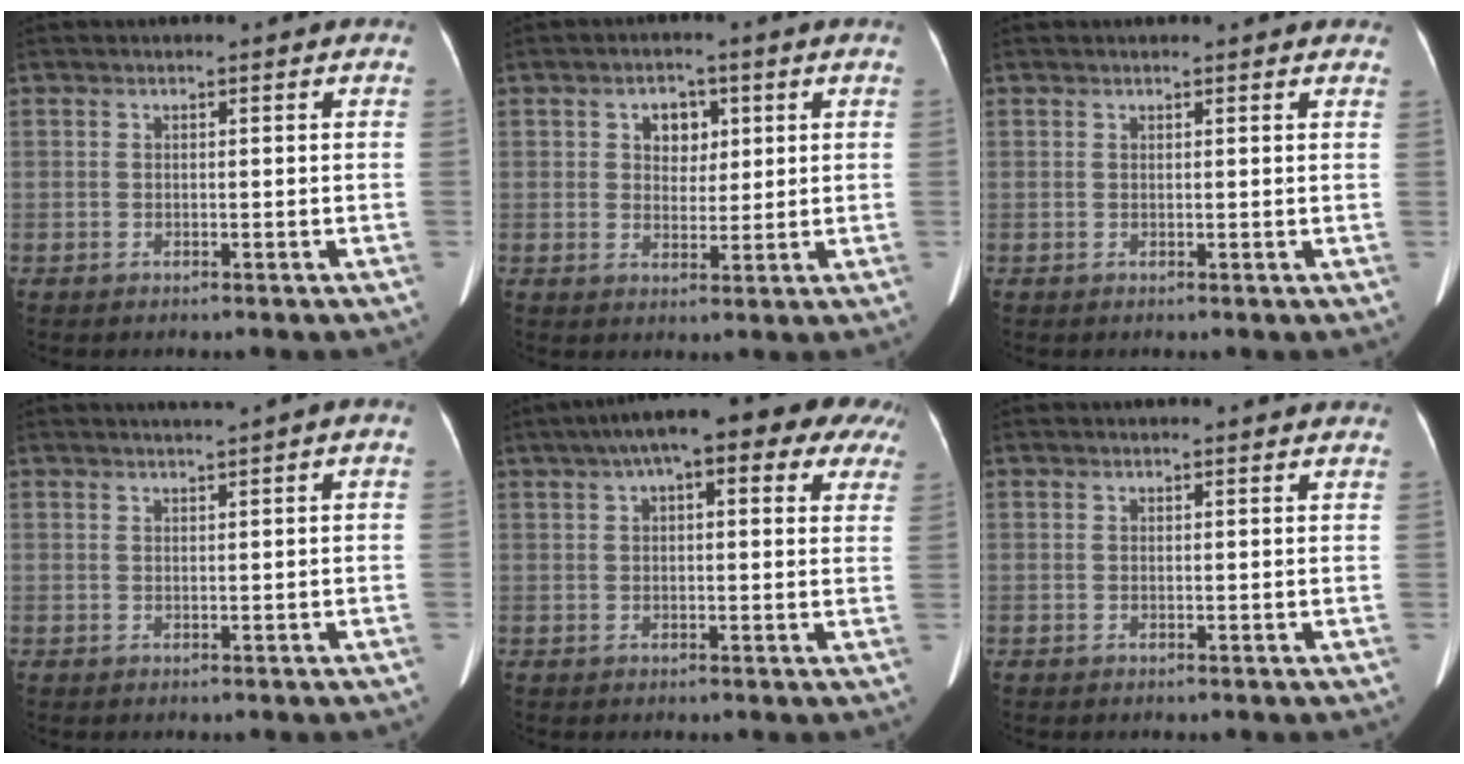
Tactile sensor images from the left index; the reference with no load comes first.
{"total": 4.1, "force": [1.5, 3.0, 2.4], "torque": [-0.036, 0.010, 0.026]}
{"total": 5.9, "force": [5.4, 1.3, 2.1], "torque": [-0.026, 0.020, 0.052]}
{"total": 2.0, "force": [1.2, 0.0, 1.6], "torque": [-0.030, 0.012, 0.022]}
{"total": 16.6, "force": [9.8, 5.1, 12.5], "torque": [-0.185, 0.065, 0.123]}
{"total": 4.1, "force": [3.9, 0.5, 1.3], "torque": [-0.020, 0.020, 0.040]}